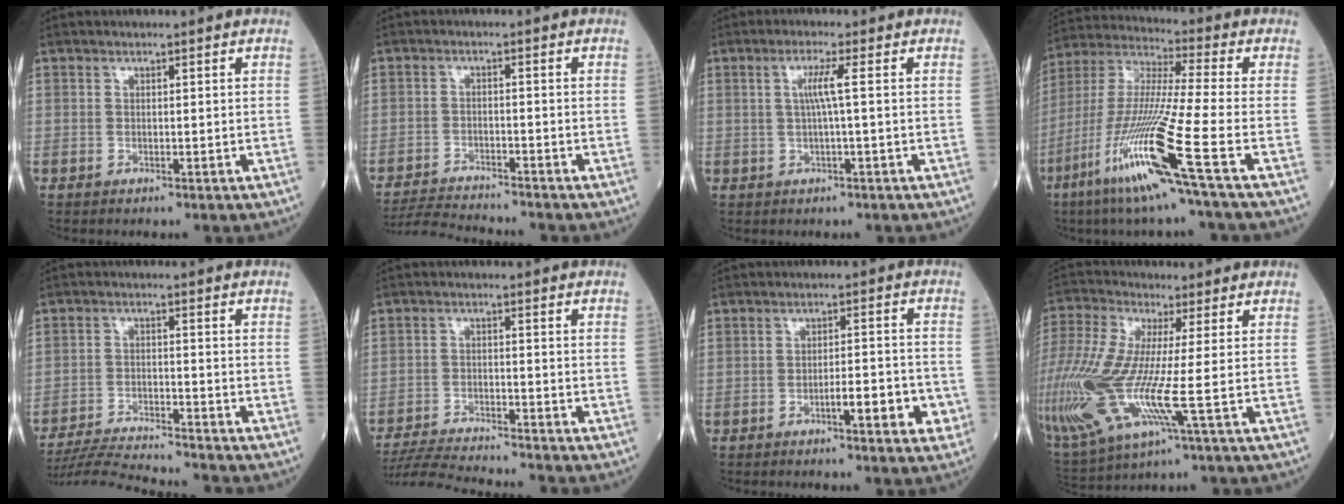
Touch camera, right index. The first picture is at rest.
{"total": 6.7, "force": [-6.5, -0.8, 0.9], "torque": [-0.017, -0.014, -0.115]}
{"total": 3.2, "force": [0.4, -0.7, 3.1], "torque": [-0.064, 0.004, 0.007]}
{"total": 17.8, "force": [-8.1, -1.4, 15.8], "torque": [-0.342, -0.040, -0.161]}
{"total": 11.7, "force": [-11.1, -1.2, 3.5], "torque": [-0.052, -0.013, -0.187]}
{"total": 10.6, "force": [-10.0, -0.9, 3.6], "torque": [-0.056, -0.017, -0.166]}
{"total": 5.8, "force": [-2.4, 1.1, 5.1], "torque": [-0.066, 0.005, -0.032]}
{"total": 24.3, "force": [-4.4, 6.5, 23.0], "torque": [-0.608, -0.039, -0.086]}